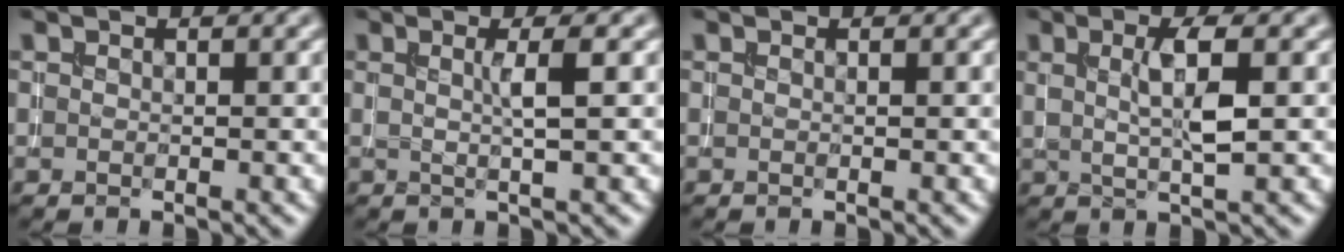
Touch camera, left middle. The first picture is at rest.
{"total": 2.1, "force": [0.3, 0.3, 2.1], "torque": [-0.032, 0.004, -0.001]}
{"total": 0.0}
{"total": 3.3, "force": [0.8, 0.6, 3.2], "torque": [-0.058, 0.003, 0.014]}